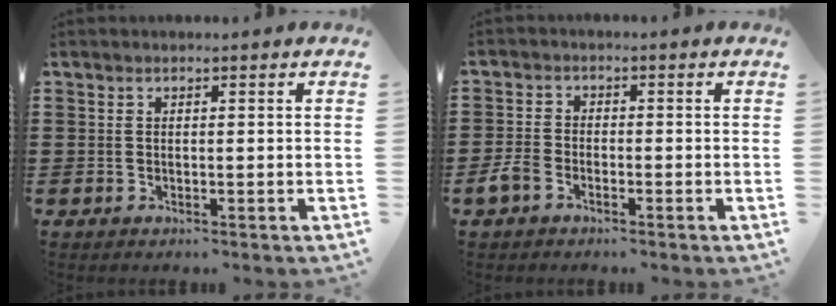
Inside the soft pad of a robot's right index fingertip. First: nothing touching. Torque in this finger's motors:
{"motor_torque": [1.08, 1.06, 0.26, 0.06]}